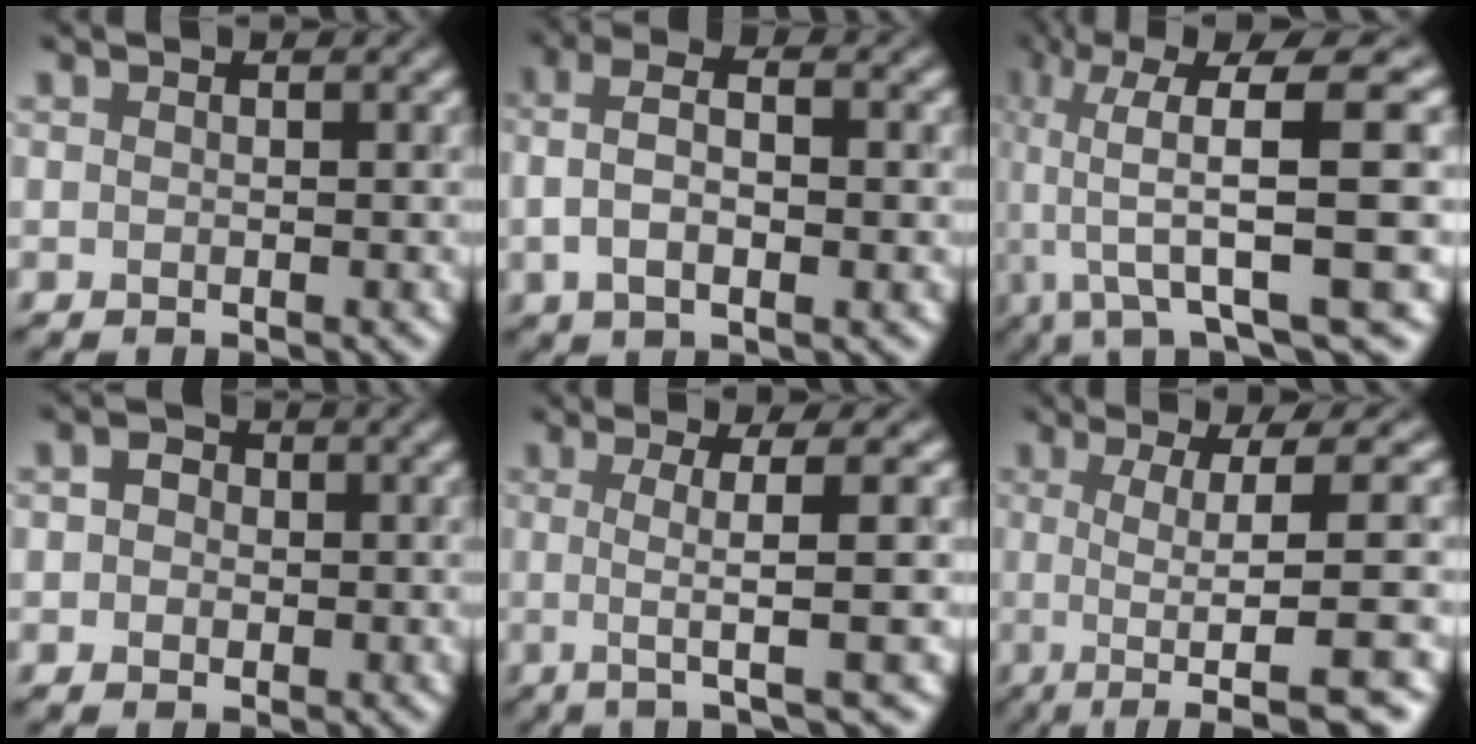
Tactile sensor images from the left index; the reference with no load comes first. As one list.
[{"total": 3.8, "force": [0.0, 1.6, 3.4], "torque": [-0.079, 0.019, 0.008]}, {"total": 10.8, "force": [1.2, 2.3, 10.5], "torque": [-0.186, 0.031, 0.047]}, {"total": 1.4, "force": [0.0, 1.3, 0.4], "torque": [-0.008, 0.013, 0.004]}, {"total": 5.3, "force": [0.2, 0.4, 5.3], "torque": [-0.091, 0.019, 0.013]}, {"total": 8.4, "force": [-1.0, 1.6, 8.2], "torque": [-0.093, 0.016, -0.010]}]